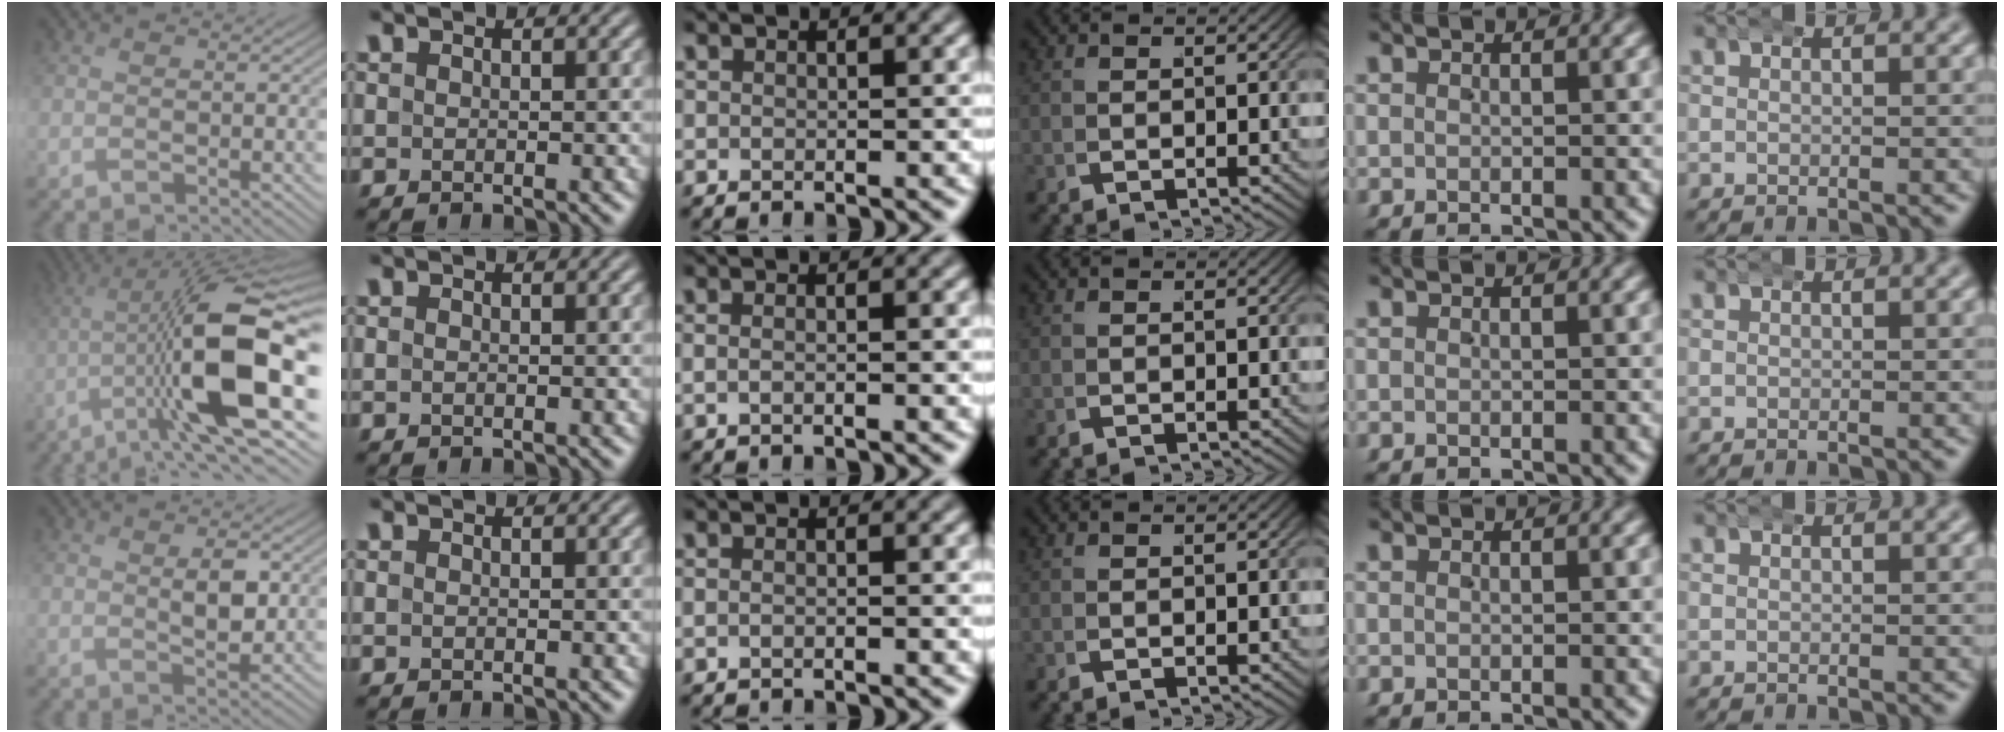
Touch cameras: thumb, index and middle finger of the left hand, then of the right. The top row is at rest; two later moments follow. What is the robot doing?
{"motion": "wrap", "object": "arm wrap"}